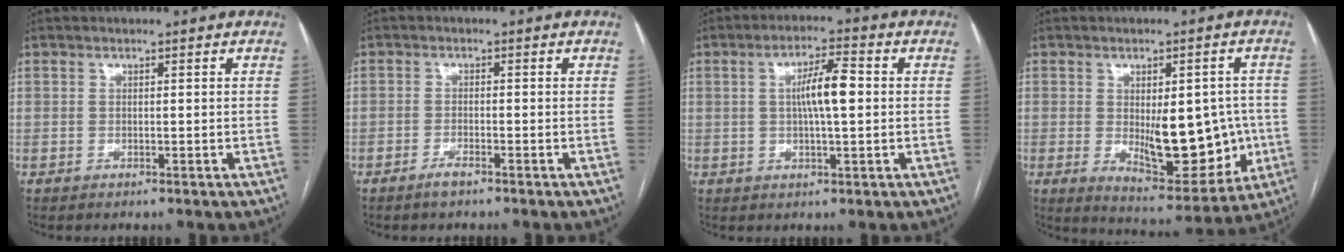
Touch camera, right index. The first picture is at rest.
{"total": 1.8, "force": [-1.5, 0.2, 1.1], "torque": [-0.025, -0.001, -0.027]}
{"total": 6.6, "force": [0.5, 1.0, 6.5], "torque": [-0.118, 0.011, 0.007]}
{"total": 13.5, "force": [-1.3, 5.6, 12.2], "torque": [-0.165, -0.005, -0.002]}